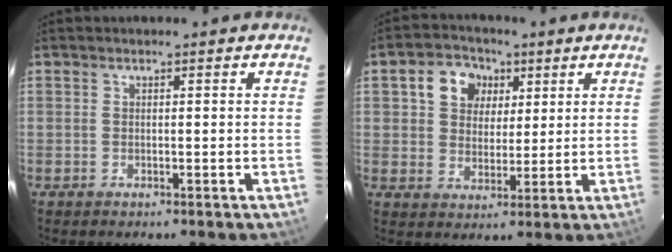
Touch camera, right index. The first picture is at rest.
{"total": 8.3, "force": [3.2, 6.7, 3.8], "torque": [-0.078, 0.025, 0.056]}